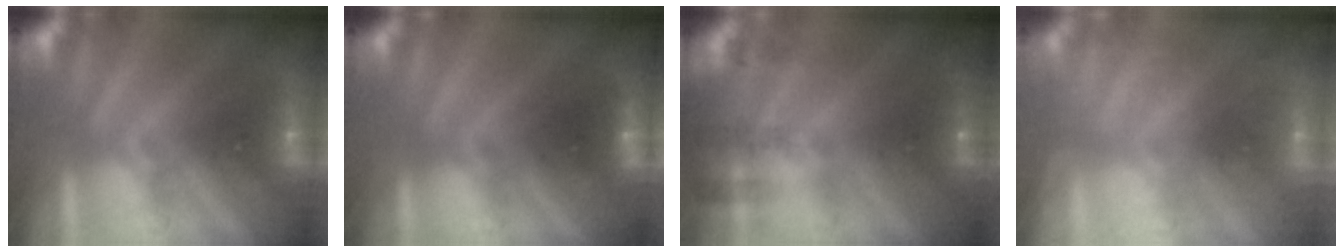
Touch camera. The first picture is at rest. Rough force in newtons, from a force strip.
{"total": 2.4}
{"total": 7.1}
{"total": 2.4}